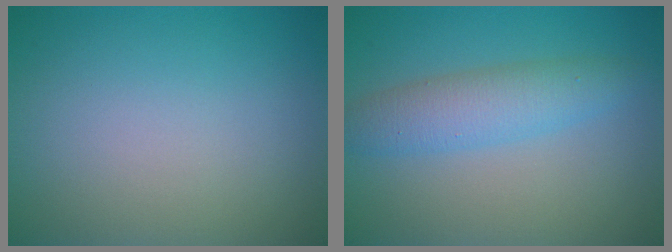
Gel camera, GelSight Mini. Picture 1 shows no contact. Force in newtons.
{"total": 3.7, "press": 3.7, "slide": 0.0}